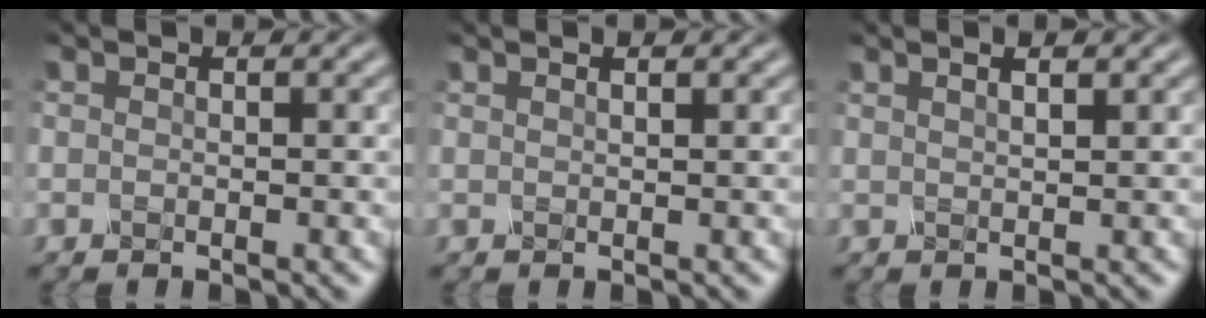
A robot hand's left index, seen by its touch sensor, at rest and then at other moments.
{"total": 0.6, "force": [0.5, 0.0, 0.3], "torque": [-0.008, -0.001, 0.005]}
{"total": 2.0, "force": [1.3, 0.6, 1.3], "torque": [-0.009, 0.001, 0.004]}